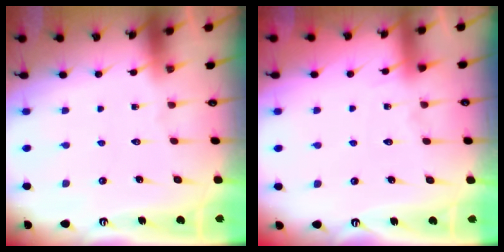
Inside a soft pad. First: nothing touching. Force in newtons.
{"total": 5.1, "press": 5.1, "slide": 0.6}